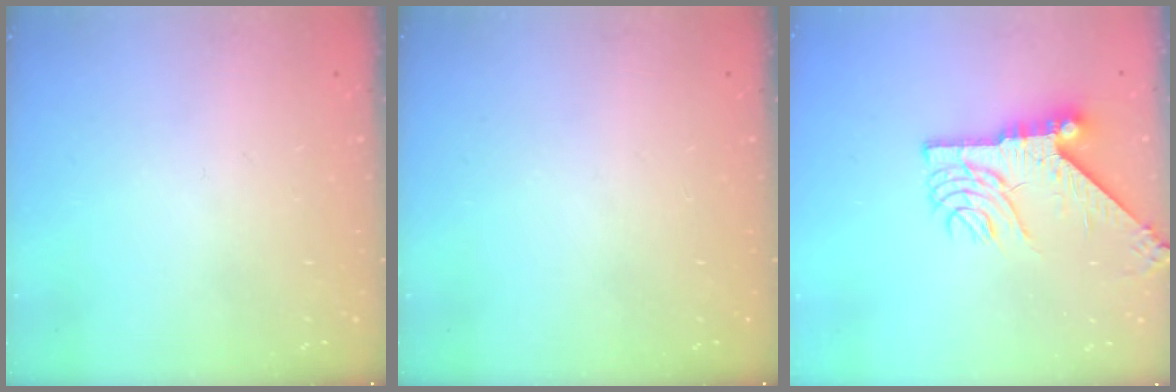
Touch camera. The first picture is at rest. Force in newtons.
{"total": 0.0}
{"total": 12.1, "press": 12.0, "slide": 1.6}